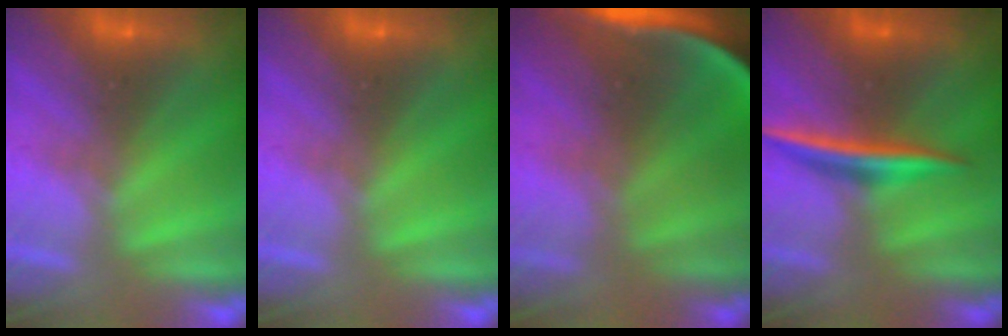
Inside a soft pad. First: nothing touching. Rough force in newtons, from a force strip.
{"total": 0.0}
{"total": 7.8}
{"total": 1.7}